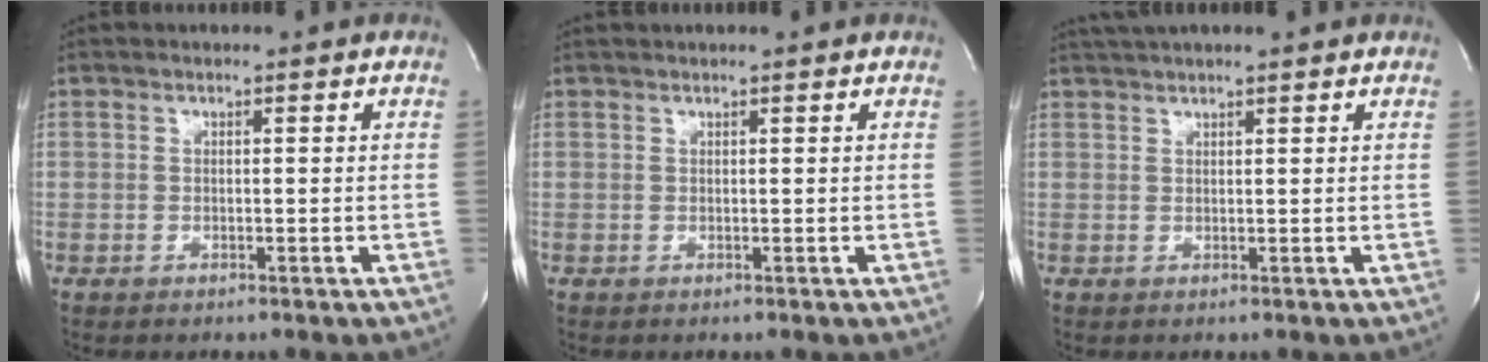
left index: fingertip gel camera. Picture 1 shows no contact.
{"total": 2.3, "force": [2.2, 0.0, 0.7], "torque": [-0.013, 0.021, 0.027]}
{"total": 7.0, "force": [6.3, 0.2, 3.1], "torque": [-0.052, 0.033, 0.089]}